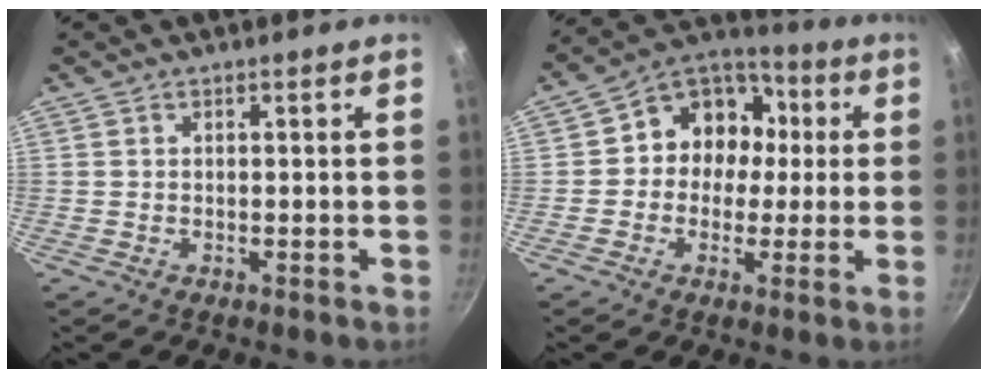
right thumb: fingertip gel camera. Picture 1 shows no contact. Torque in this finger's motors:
{"motor_torque": [-0.11, 0.49, 0.07, 0.12, 0.01]}